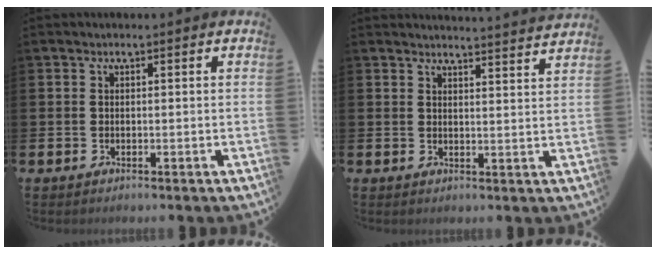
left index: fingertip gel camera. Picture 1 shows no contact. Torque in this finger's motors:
{"motor_torque": [-0.10, -0.01, -0.05, -0.01]}